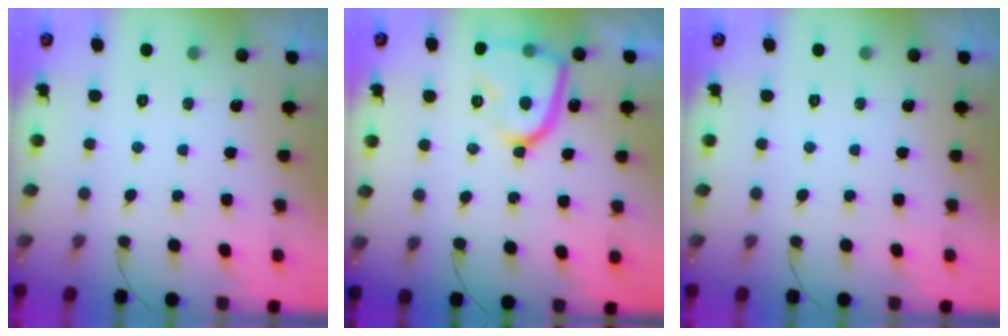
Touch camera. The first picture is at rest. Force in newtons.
{"total": 15.8, "press": 15.7, "slide": 1.3}
{"total": 0.0}